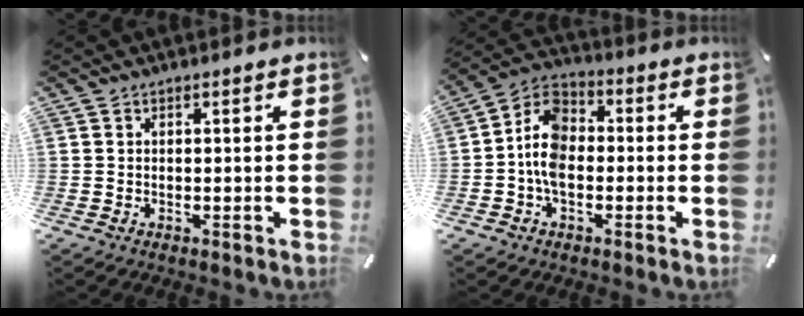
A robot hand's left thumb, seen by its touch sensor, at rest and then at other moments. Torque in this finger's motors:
{"motor_torque": [1.01, 1.67, 0.51, -0.33, 0.29]}